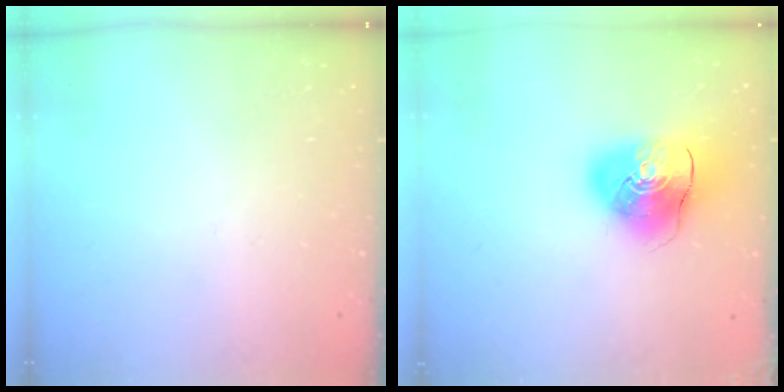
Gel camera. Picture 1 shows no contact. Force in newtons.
{"total": 12.5, "press": 12.3, "slide": 2.1}